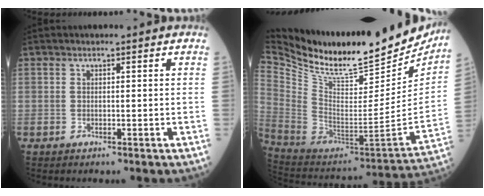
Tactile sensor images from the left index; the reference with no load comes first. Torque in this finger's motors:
{"motor_torque": [0.62, -0.97, 0.01, 0.02]}